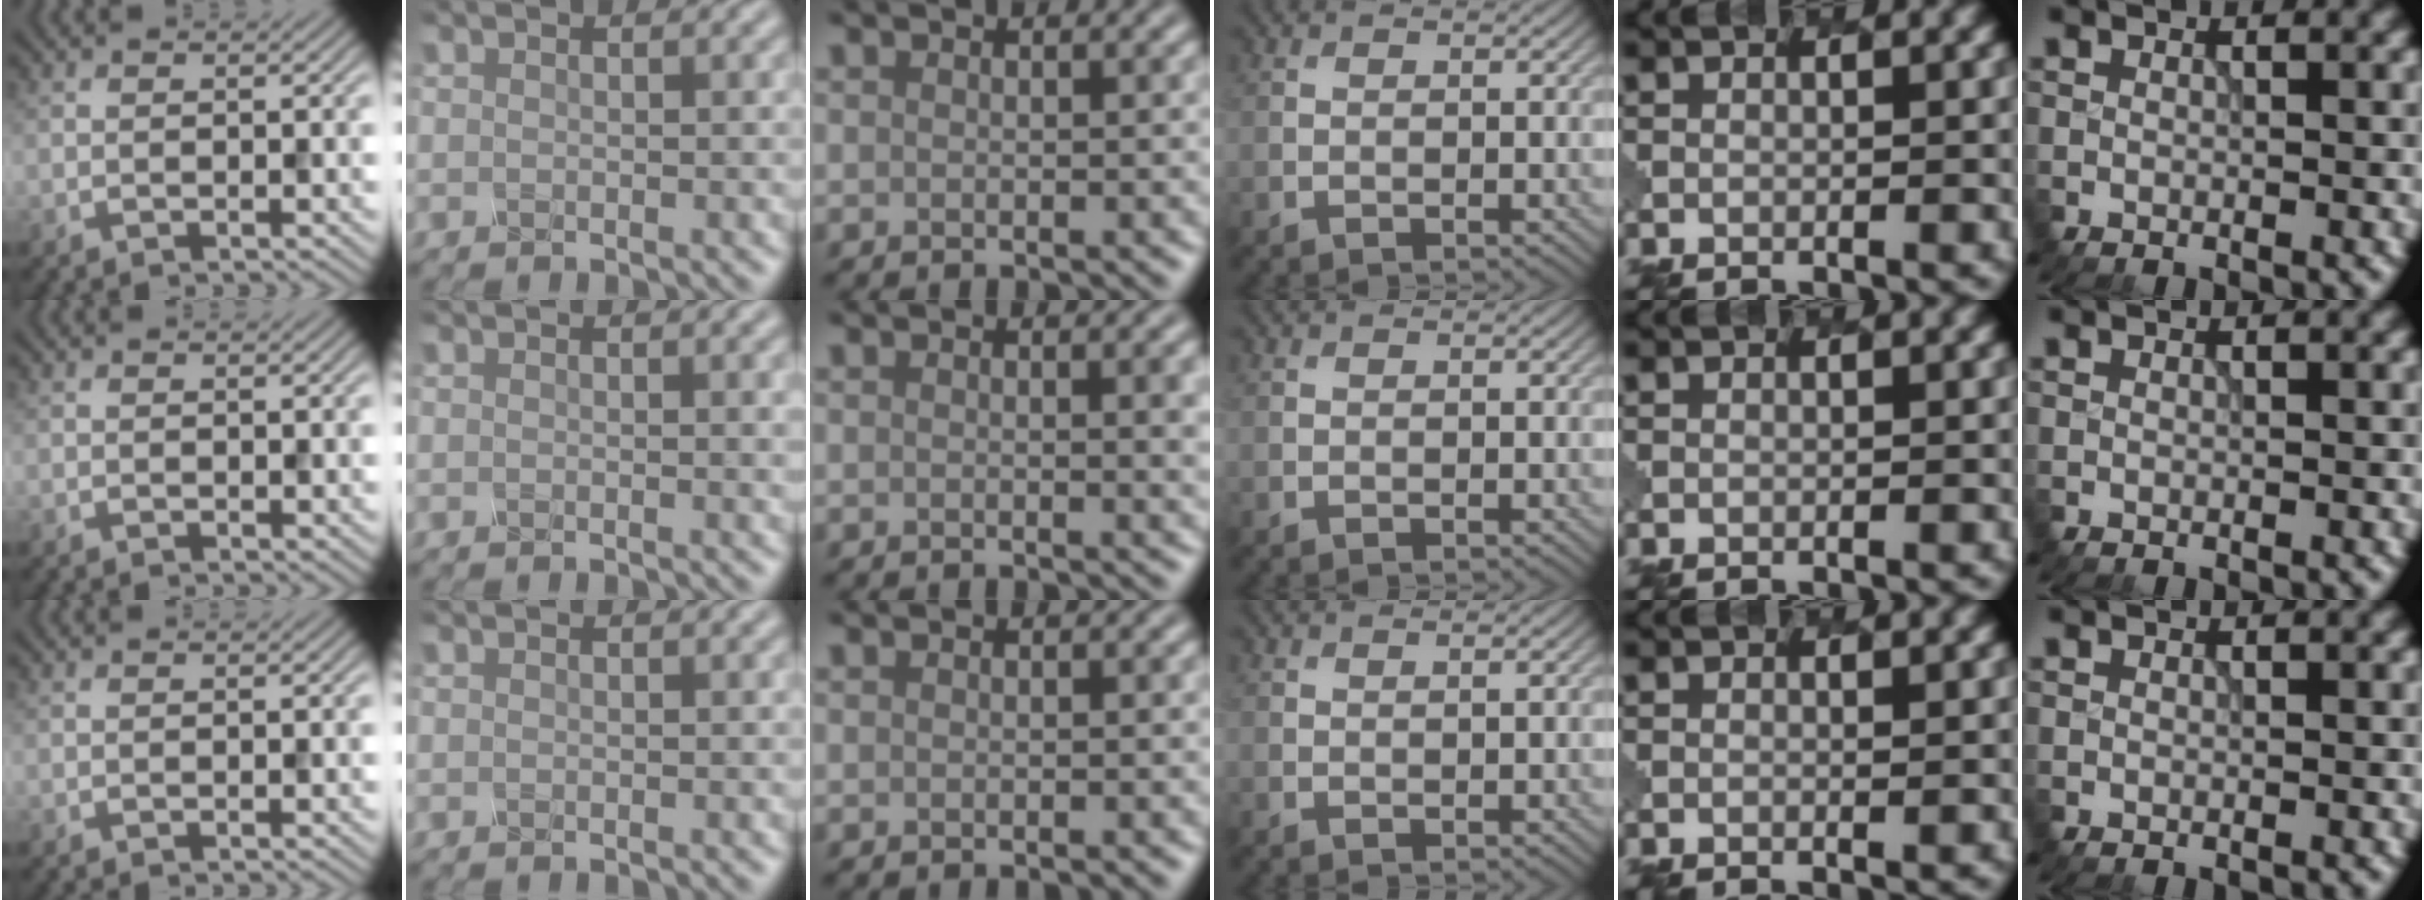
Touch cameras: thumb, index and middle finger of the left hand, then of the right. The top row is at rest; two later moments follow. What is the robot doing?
{"motion": "unscrew", "object": "spray bottle"}